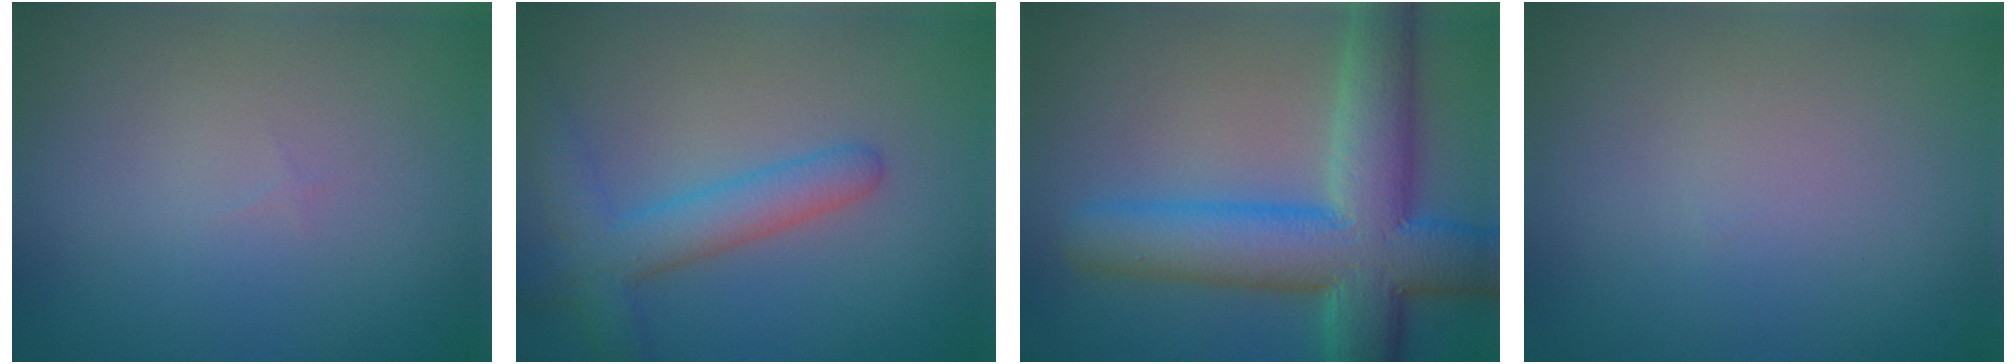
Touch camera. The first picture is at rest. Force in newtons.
{"total": 4.4, "press": 4.4, "slide": 0.1}
{"total": 10.4, "press": 10.4, "slide": 0.4}
{"total": 0.0}